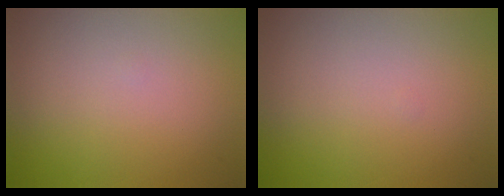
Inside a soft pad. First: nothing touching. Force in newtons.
{"total": 0.0}